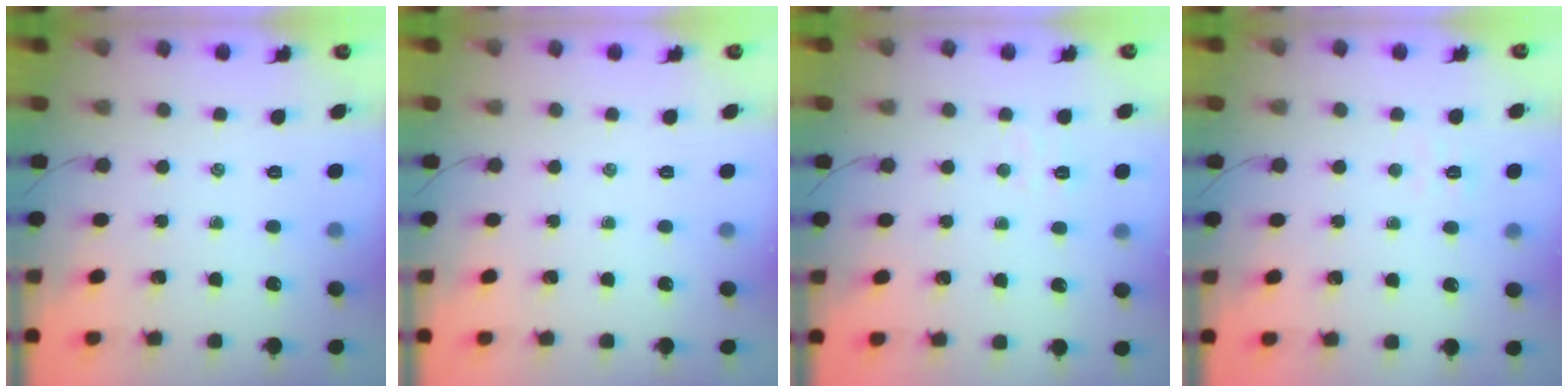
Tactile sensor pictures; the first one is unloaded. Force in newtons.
{"total": 0.0}
{"total": 3.2, "press": 3.1, "slide": 0.8}
{"total": 2.7, "press": 2.5, "slide": 0.8}